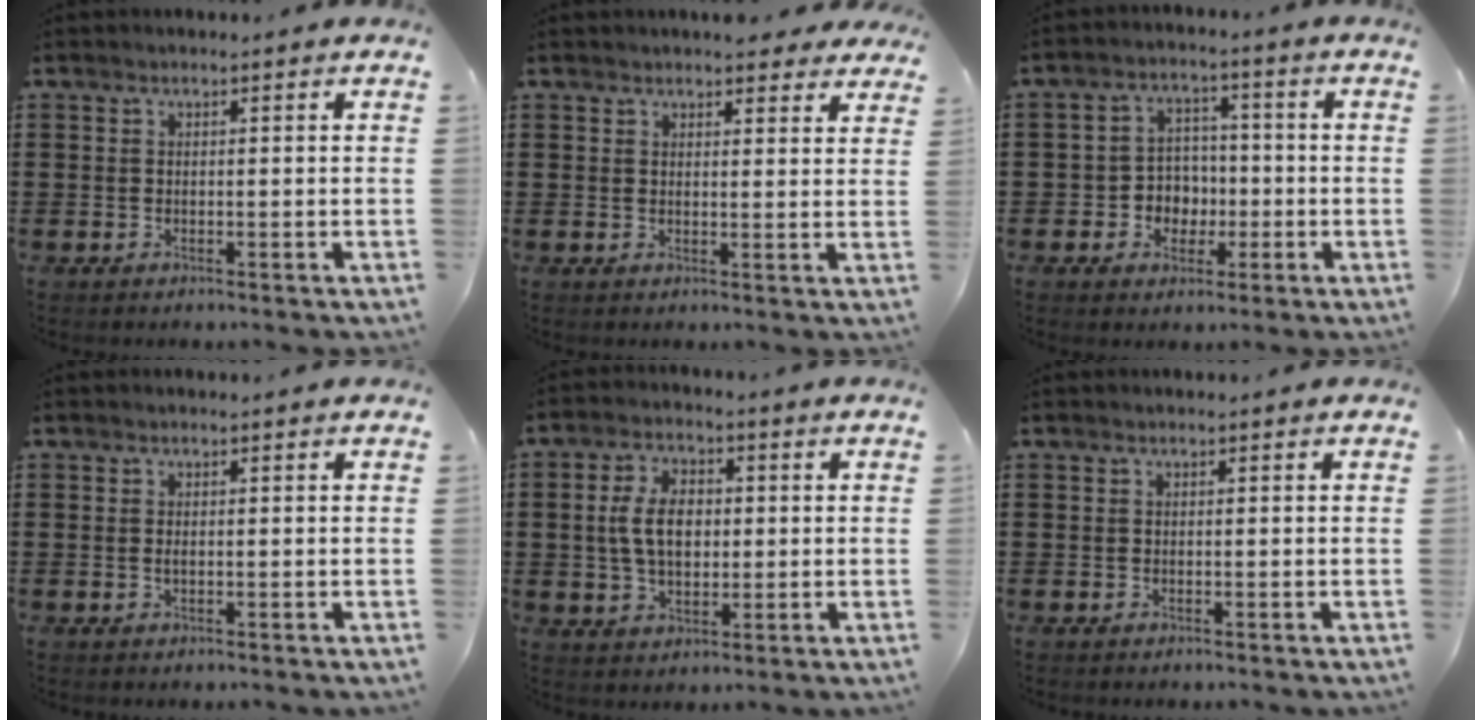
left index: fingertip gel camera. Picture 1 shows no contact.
{"total": 3.2, "force": [2.9, 1.0, 0.8], "torque": [-0.015, -0.003, 0.053]}
{"total": 4.8, "force": [-1.5, 4.3, 1.3], "torque": [-0.038, 0.013, -0.030]}
{"total": 0.6, "force": [0.0, 0.2, 0.5], "torque": [-0.012, -0.002, 0.000]}
{"total": 7.1, "force": [0.5, 4.2, 5.6], "torque": [-0.126, 0.006, -0.001]}
{"total": 0.0}